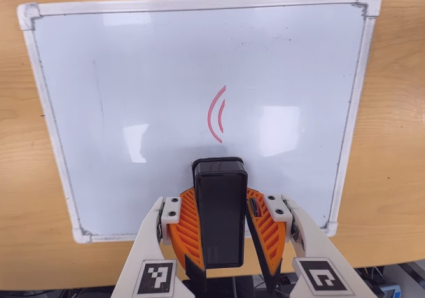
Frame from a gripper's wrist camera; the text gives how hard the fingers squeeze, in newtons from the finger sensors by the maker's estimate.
{"total": 7.9, "left": 8.6, "right": 7.2}